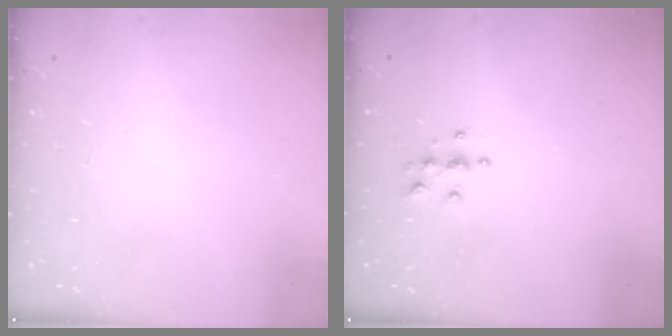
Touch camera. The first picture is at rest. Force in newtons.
{"total": 4.0, "press": 4.0, "slide": 0.4}